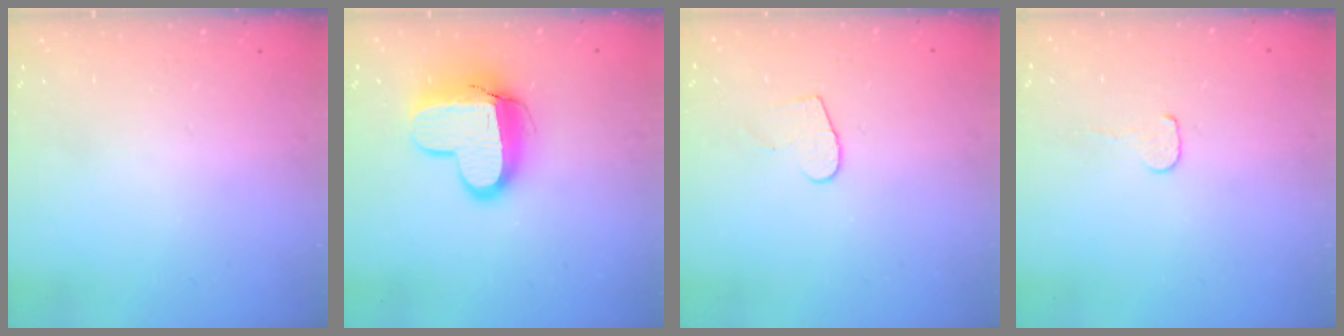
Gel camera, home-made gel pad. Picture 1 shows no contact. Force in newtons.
{"total": 12.3, "press": 12.2, "slide": 1.3}
{"total": 5.8, "press": 5.8, "slide": 0.4}
{"total": 4.1, "press": 4.1, "slide": 0.4}